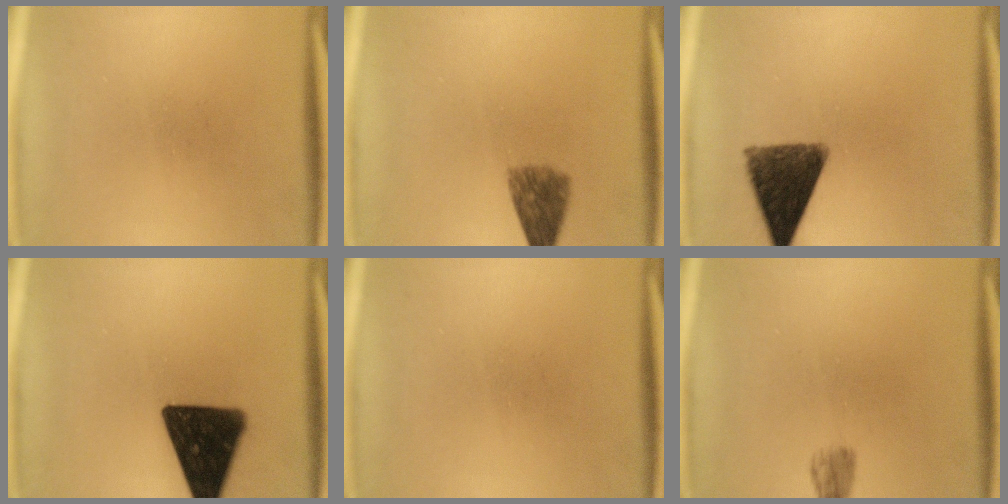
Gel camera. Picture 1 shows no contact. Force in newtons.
{"total": 5.0}
{"total": 11.5}
{"total": 17.4}
{"total": 0.0}
{"total": 2.1}